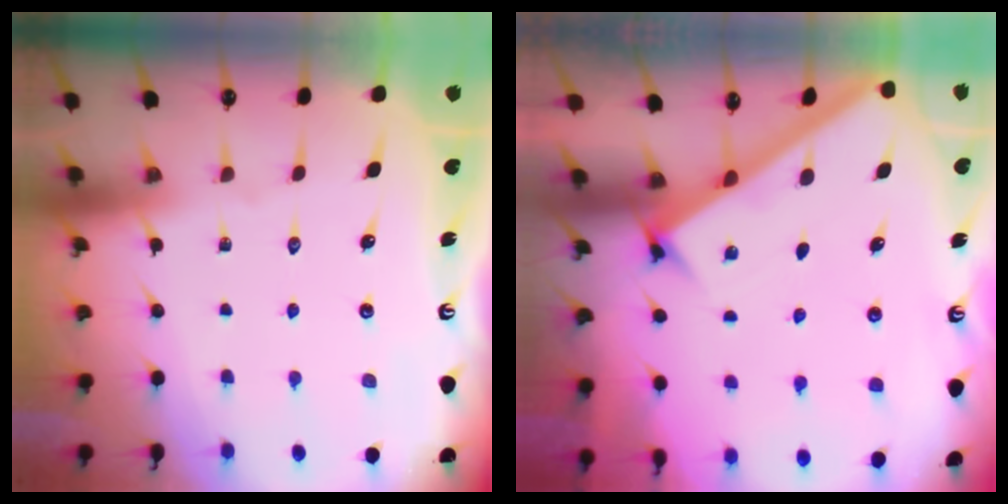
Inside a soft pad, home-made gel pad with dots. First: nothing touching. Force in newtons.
{"total": 2.6, "press": 2.6, "slide": 0.3}